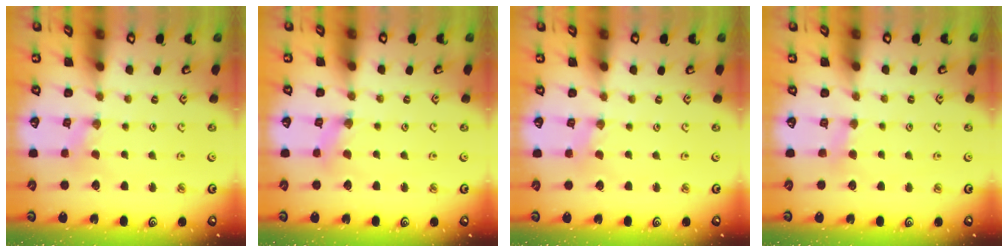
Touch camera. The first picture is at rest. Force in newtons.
{"total": 1.3, "press": 1.3, "slide": 0.3}
{"total": 0.0}
{"total": 3.2, "press": 3.2, "slide": 0.5}